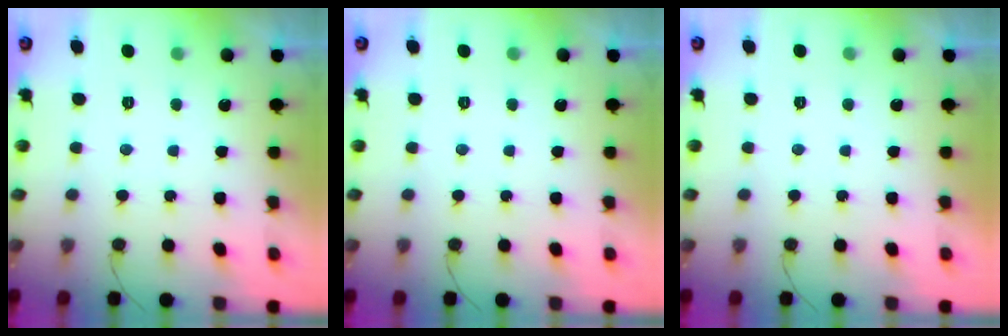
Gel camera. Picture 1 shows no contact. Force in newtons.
{"total": 0.0}
{"total": 2.0, "press": 2.0, "slide": 0.1}